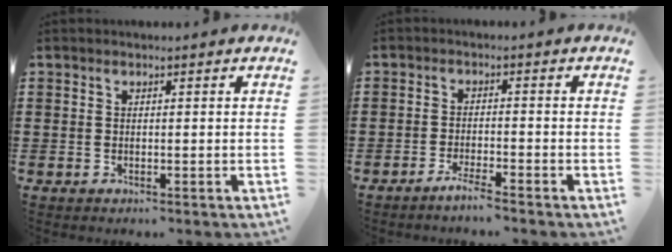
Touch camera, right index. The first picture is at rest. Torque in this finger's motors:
{"motor_torque": [2.14, 0.00, 0.04, 0.04]}